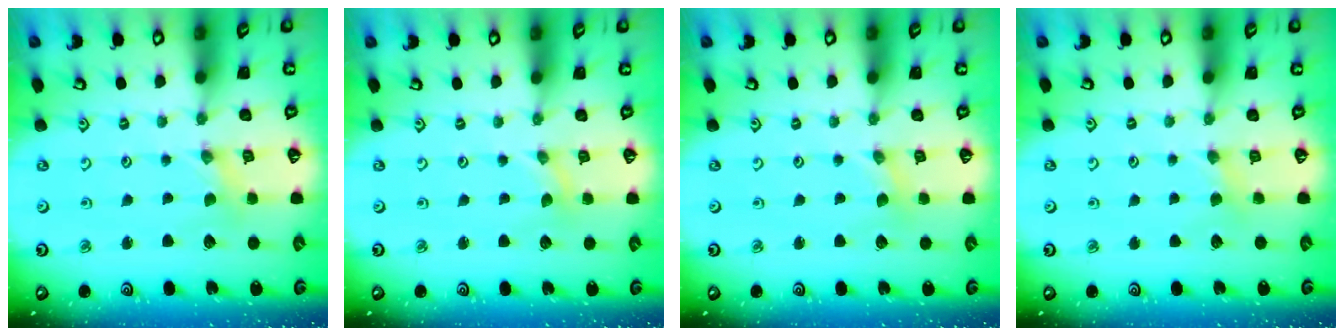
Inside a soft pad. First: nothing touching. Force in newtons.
{"total": 0.0}
{"total": 0.8, "press": 0.8, "slide": 0.2}
{"total": 1.9, "press": 1.9, "slide": 0.4}